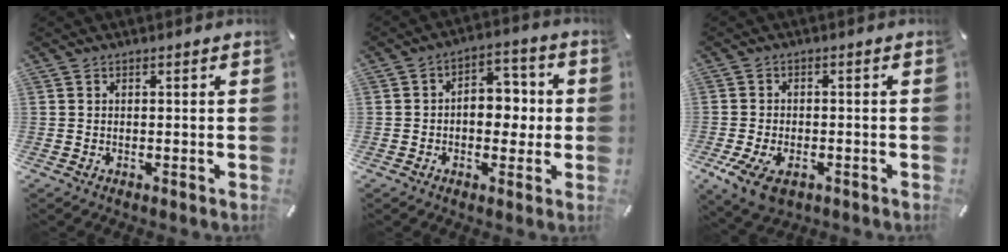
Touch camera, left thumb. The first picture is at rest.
{"total": 8.3, "force": [-0.7, 5.9, 5.9], "torque": [-0.068, 0.006, -0.016]}
{"total": 6.2, "force": [-2.9, 3.9, 3.9], "torque": [-0.094, 0.004, -0.053]}